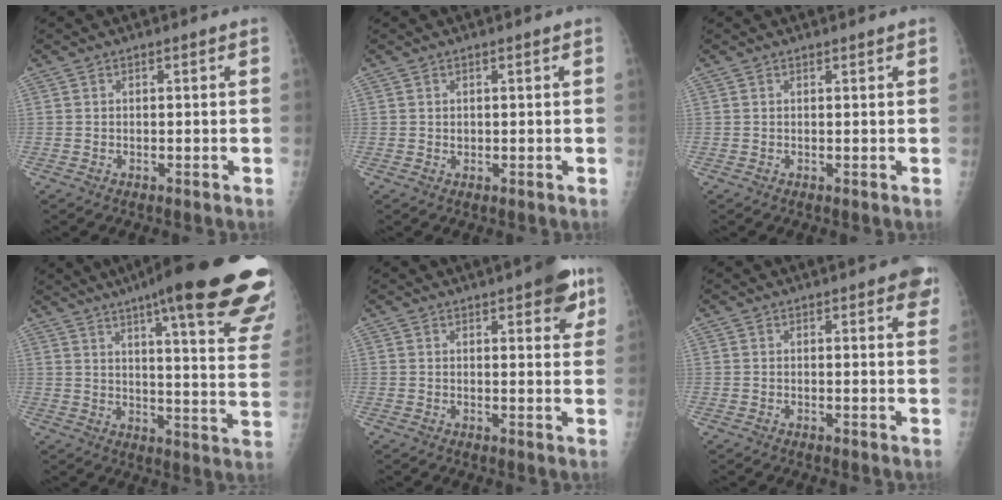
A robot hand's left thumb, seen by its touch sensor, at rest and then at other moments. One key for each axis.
{"total": 0.7, "fx": 0.4, "fy": 0.3, "fz": 0.5, "tx": -0.002, "ty": -0.002, "tz": 0.008}
{"total": 0.7, "fx": 0.6, "fy": -0.1, "fz": 0.4, "tx": -0.009, "ty": -0.001, "tz": 0.012}
{"total": 30.1, "fx": 20.4, "fy": 4.2, "fz": 21.8, "tx": -0.226, "ty": -0.081, "tz": 0.262}
{"total": 7.7, "fx": 4.3, "fy": 2.5, "fz": 5.9, "tx": -0.052, "ty": -0.015, "tz": 0.050}
{"total": 5.2, "fx": 3.0, "fy": 1.4, "fz": 4.0, "tx": -0.027, "ty": -0.002, "tz": 0.031}